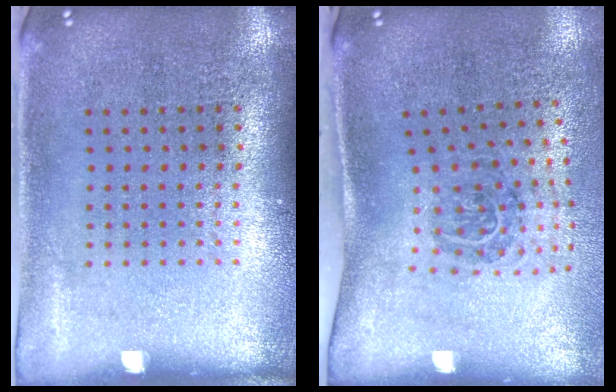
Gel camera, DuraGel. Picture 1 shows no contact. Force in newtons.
{"total": 1.9, "press": 1.2, "slide": 1.5}